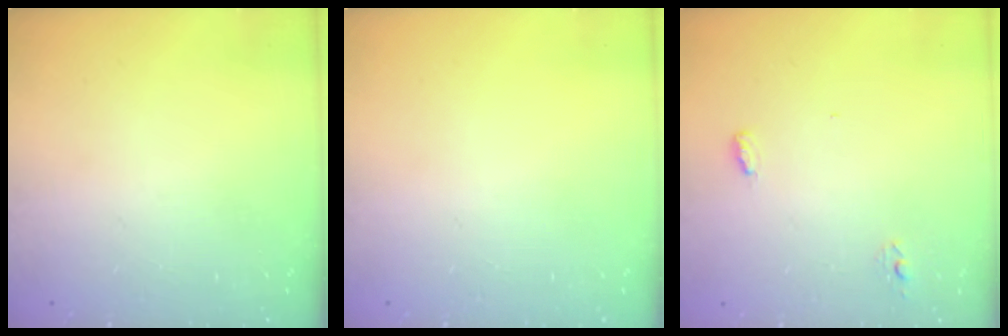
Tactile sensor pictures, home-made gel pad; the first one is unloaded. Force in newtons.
{"total": 0.0}
{"total": 4.2, "press": 4.0, "slide": 1.3}